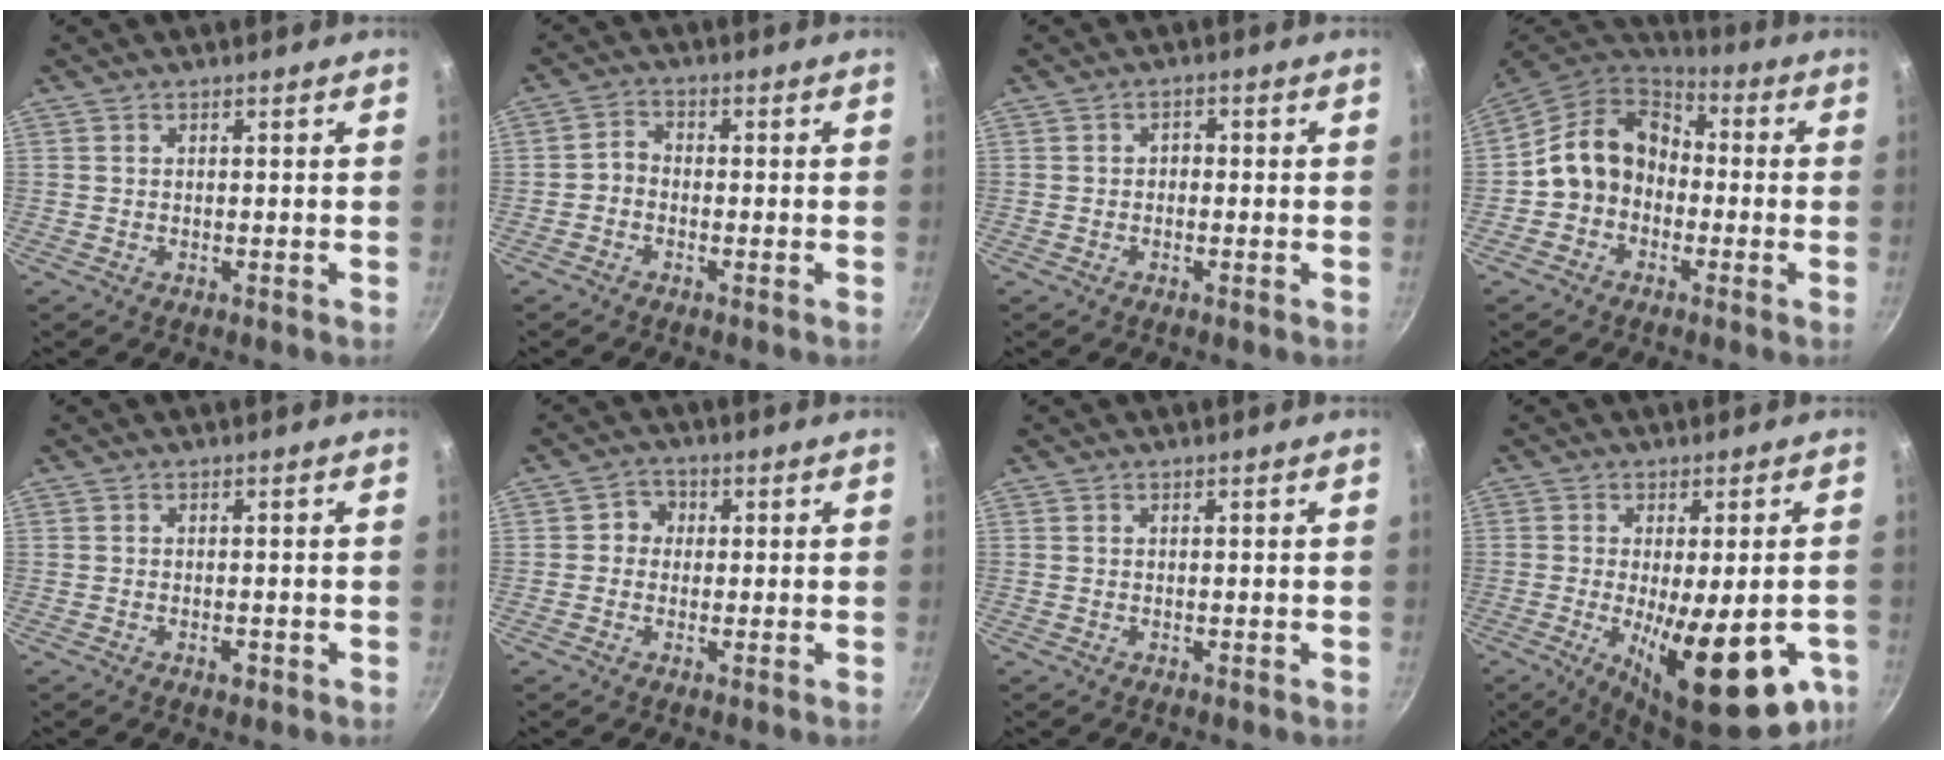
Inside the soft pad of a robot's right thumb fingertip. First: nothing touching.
{"total": 2.6, "force": [-1.2, 1.9, 1.3], "torque": [-0.024, 0.022, -0.030]}
{"total": 1.6, "force": [-0.4, 1.3, 0.8], "torque": [-0.009, 0.008, -0.010]}
{"total": 12.7, "force": [-1.2, 10.4, 7.1], "torque": [-0.093, 0.047, -0.038]}
{"total": 1.5, "force": [-0.7, 0.8, 1.1], "torque": [-0.015, 0.006, -0.011]}
{"total": 3.4, "force": [0.1, 3.2, 1.1], "torque": [0.009, 0.007, -0.007]}
{"total": 0.0}
{"total": 20.6, "force": [-6.5, 6.9, 18.3], "torque": [-0.233, -0.018, -0.077]}